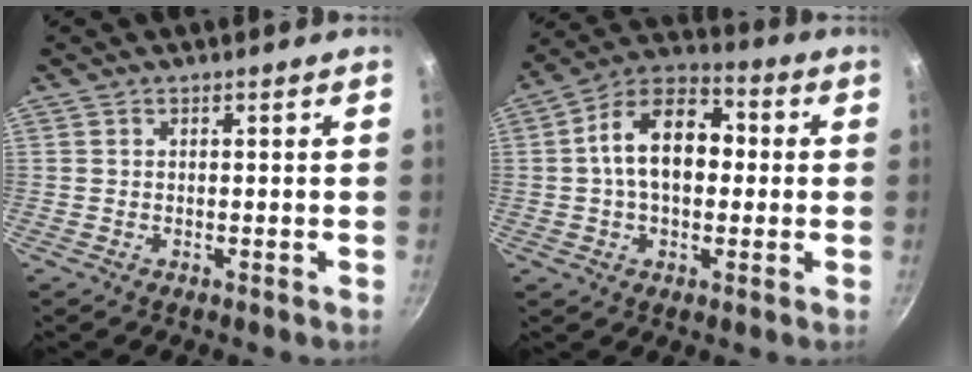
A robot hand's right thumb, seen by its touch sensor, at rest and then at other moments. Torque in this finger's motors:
{"motor_torque": [1.28, 2.75, 1.50, -0.23, 0.16]}